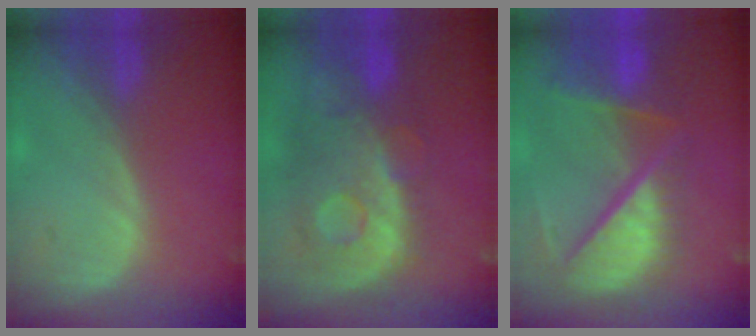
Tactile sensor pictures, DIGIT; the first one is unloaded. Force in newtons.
{"total": 11.2, "press": 9.7, "slide": 5.5}
{"total": 11.7, "press": 9.7, "slide": 6.4}